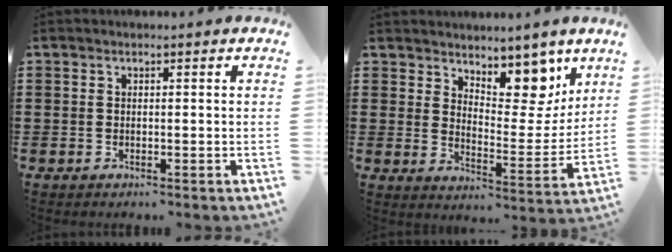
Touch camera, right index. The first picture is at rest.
{"total": 9.8, "force": [7.7, 4.1, 4.4], "torque": [-0.078, -0.046, 0.139]}